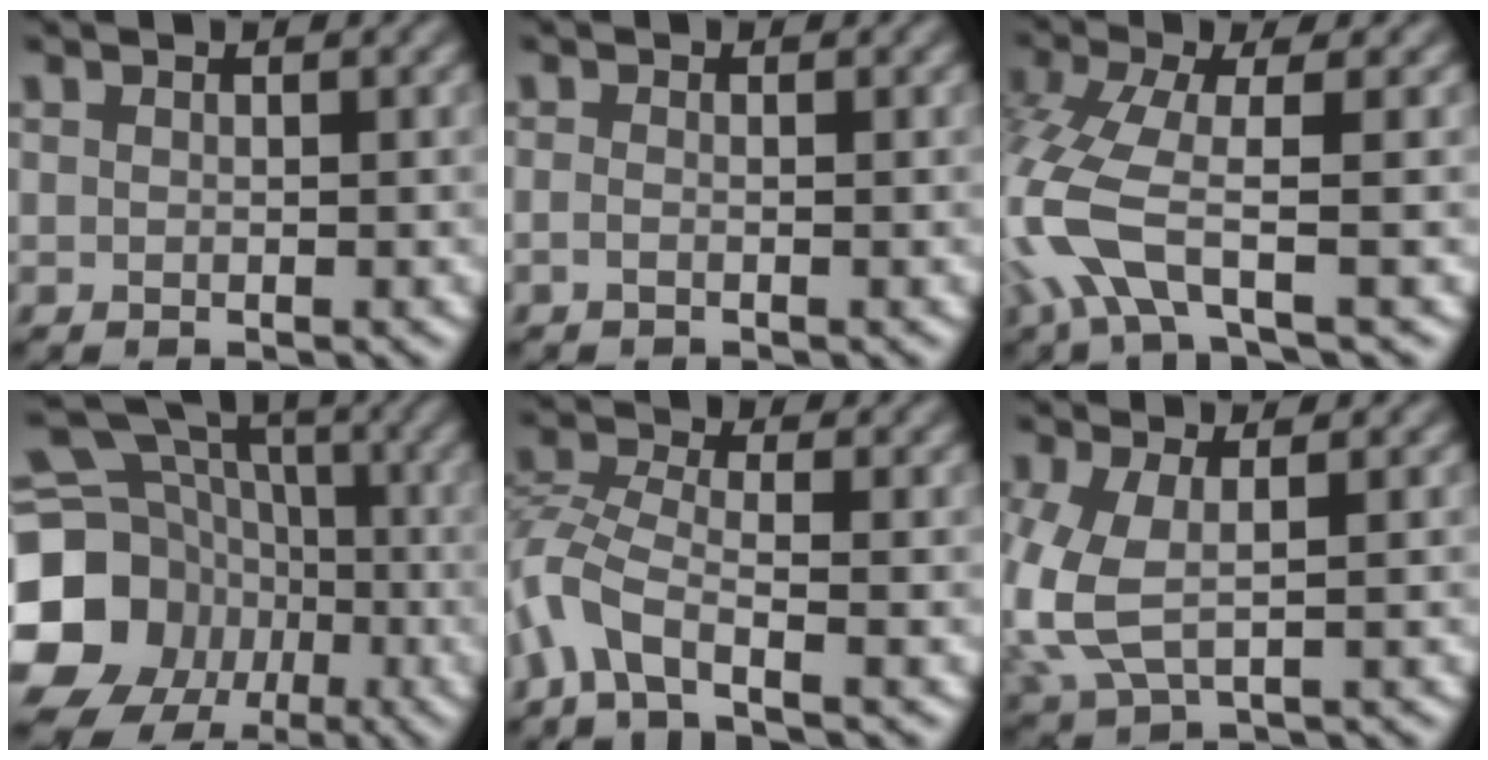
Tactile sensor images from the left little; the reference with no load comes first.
{"total": 0.6, "force": [-0.5, 0.0, 0.3], "torque": [-0.010, -0.004, -0.015]}
{"total": 6.0, "force": [-2.4, 1.5, 5.4], "torque": [-0.139, -0.009, -0.059]}
{"total": 19.4, "force": [-4.7, 17.4, 7.0], "torque": [-0.170, -0.019, -0.117]}
{"total": 4.7, "force": [-3.1, 1.4, 3.2], "torque": [-0.077, -0.002, -0.080]}
{"total": 5.0, "force": [-0.4, 2.5, 4.4], "torque": [-0.125, -0.005, -0.007]}